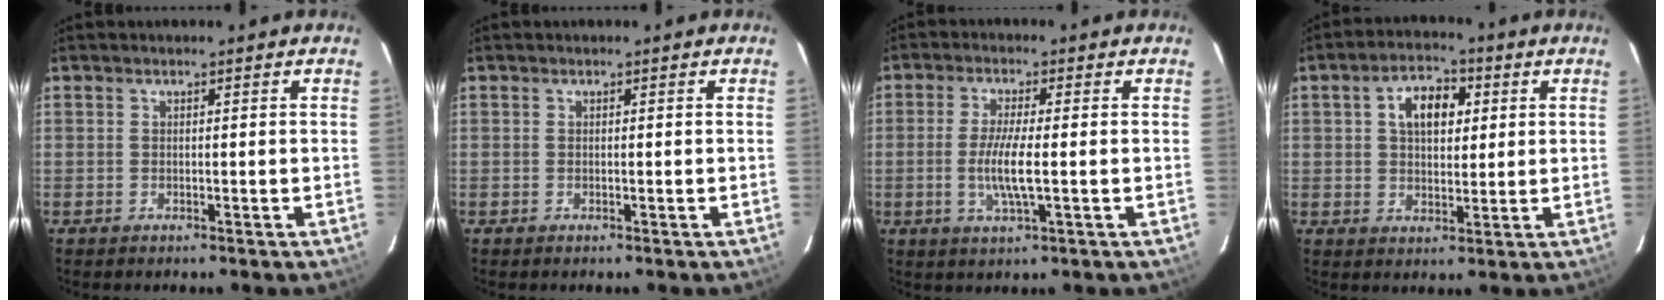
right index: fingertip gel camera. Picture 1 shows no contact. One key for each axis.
{"total": 0.0}
{"total": 6.4, "fx": -1.0, "fy": 0.6, "fz": 6.3, "tx": -0.123, "ty": -0.007, "tz": -0.021}
{"total": 7.9, "fx": 2.3, "fy": 4.8, "fz": 5.9, "tx": -0.097, "ty": 0.026, "tz": 0.040}